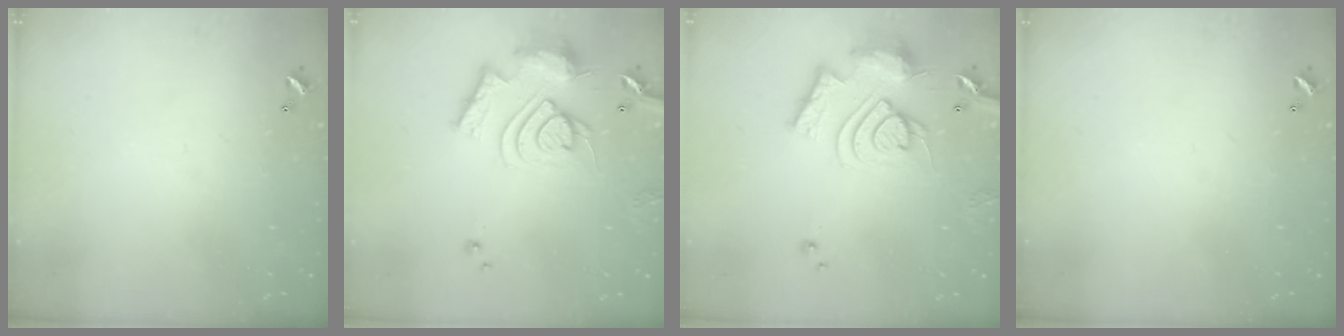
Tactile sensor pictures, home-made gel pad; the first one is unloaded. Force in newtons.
{"total": 14.4, "press": 14.3, "slide": 1.6}
{"total": 14.4, "press": 14.3, "slide": 1.6}
{"total": 0.0}